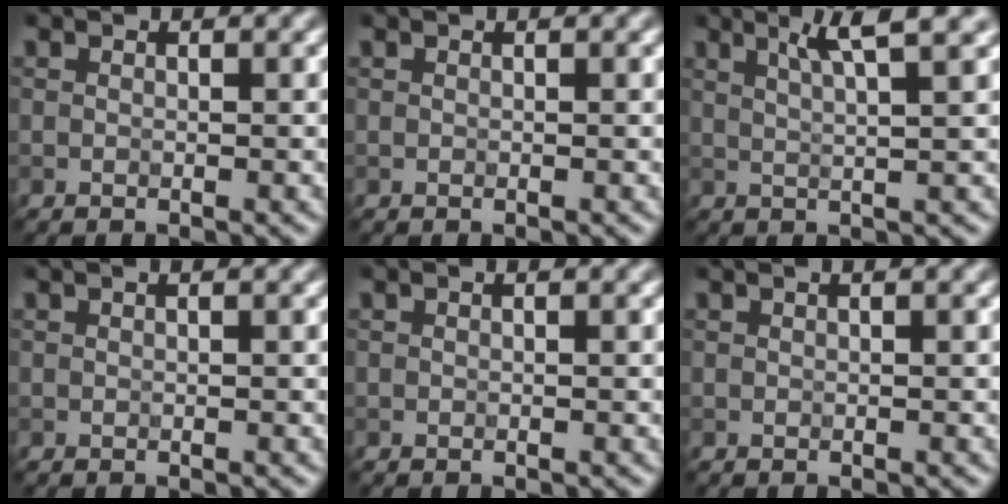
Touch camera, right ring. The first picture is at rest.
{"total": 0.0}
{"total": 3.9, "force": [2.3, 0.6, 3.1], "torque": [-0.037, 0.010, 0.038]}
{"total": 1.0, "force": [0.6, 0.3, 0.7], "torque": [-0.011, 0.003, 0.002]}
{"total": 0.0}
{"total": 1.6, "force": [0.9, 0.6, 1.1], "torque": [-0.009, -0.001, 0.004]}